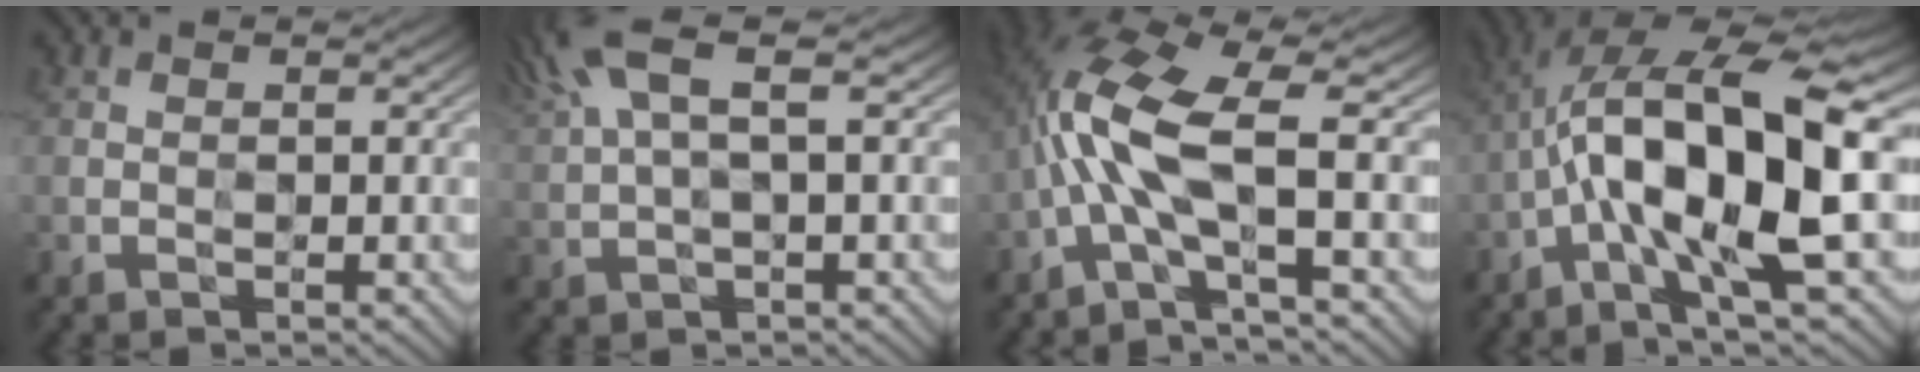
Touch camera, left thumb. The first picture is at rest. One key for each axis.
{"total": 6.6, "fx": 3.6, "fy": 1.6, "fz": 5.3, "tx": -0.116, "ty": 0.025, "tz": 0.071}
{"total": 9.5, "fx": -0.6, "fy": 2.9, "fz": 9.1, "tx": -0.185, "ty": 0.011, "tz": -0.027}
{"total": 13.7, "fx": -1.3, "fy": 3.9, "fz": 13.1, "tx": -0.230, "ty": 0.009, "tz": -0.018}